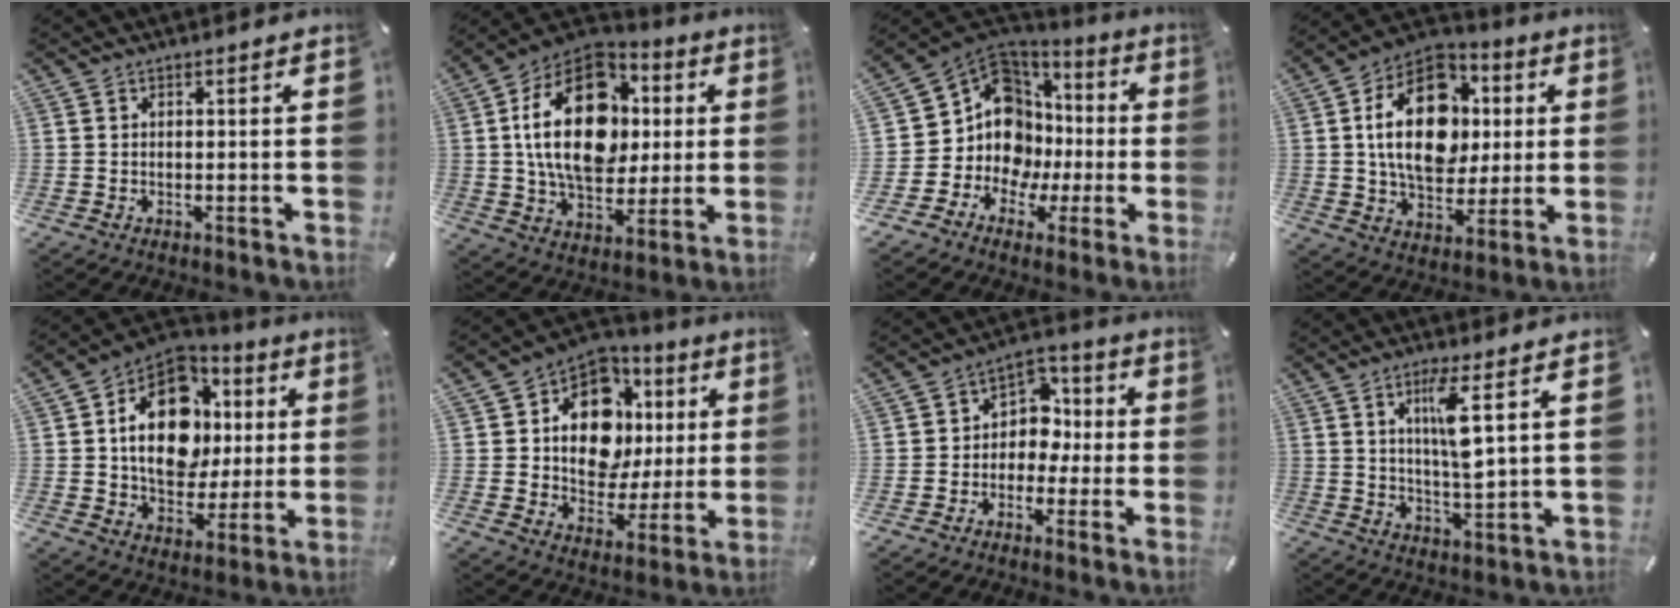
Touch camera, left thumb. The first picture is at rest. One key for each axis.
{"total": 24.0, "fx": 3.6, "fy": 16.4, "fz": 17.2, "tx": -0.321, "ty": 0.008, "tz": 0.060}
{"total": 13.5, "fx": 1.9, "fy": 12.3, "fz": 5.2, "tx": -0.129, "ty": -0.049, "tz": 0.052}
{"total": 20.7, "fx": 2.8, "fy": 14.7, "fz": 14.3, "tx": -0.243, "ty": 0.007, "tz": 0.049}
{"total": 18.1, "fx": 2.4, "fy": 13.5, "fz": 11.8, "tx": -0.198, "ty": -0.002, "tz": 0.046}
{"total": 15.3, "fx": 3.4, "fy": 11.7, "fz": 9.3, "tx": -0.138, "ty": -0.016, "tz": 0.067}
{"total": 8.2, "fx": -1.0, "fy": 7.4, "fz": 3.3, "tx": -0.044, "ty": 0.015, "tz": -0.020}
{"total": 9.1, "fx": 3.4, "fy": 1.3, "fz": 8.3, "tx": -0.145, "ty": -0.011, "tz": 0.051}